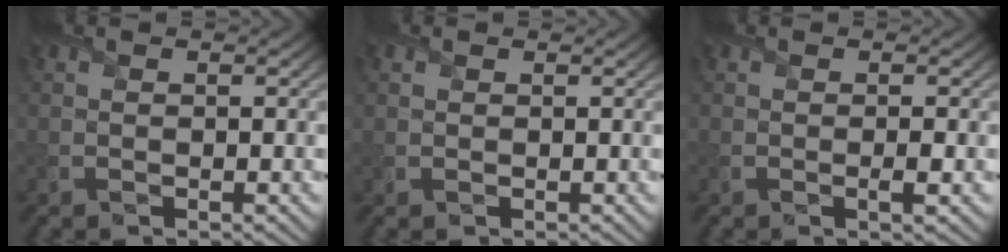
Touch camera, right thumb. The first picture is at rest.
{"total": 0.8, "force": [0.5, 0.6, 0.1], "torque": [-0.005, -0.001, 0.012]}
{"total": 1.2, "force": [-0.1, 0.1, 1.2], "torque": [-0.022, -0.003, -0.003]}